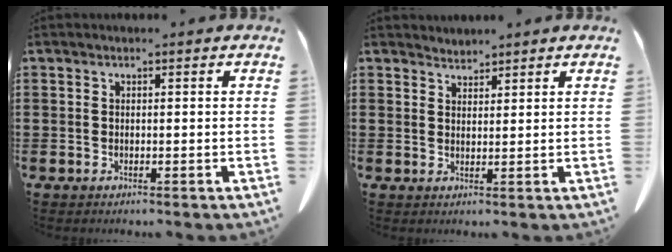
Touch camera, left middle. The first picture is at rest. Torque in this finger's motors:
{"motor_torque": [-1.09, 1.04, -0.23, -0.21]}